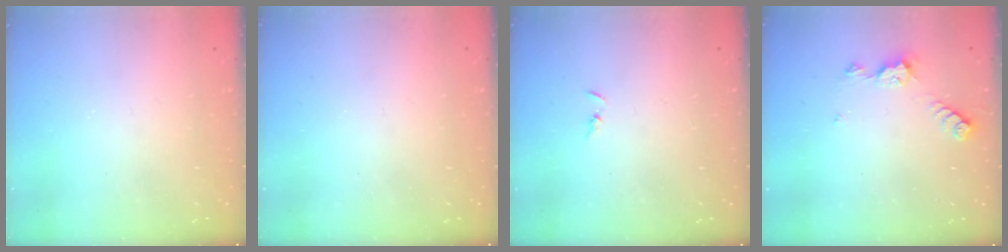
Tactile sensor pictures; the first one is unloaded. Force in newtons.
{"total": 0.0}
{"total": 1.3, "press": 1.2, "slide": 0.3}
{"total": 5.5, "press": 5.4, "slide": 0.6}